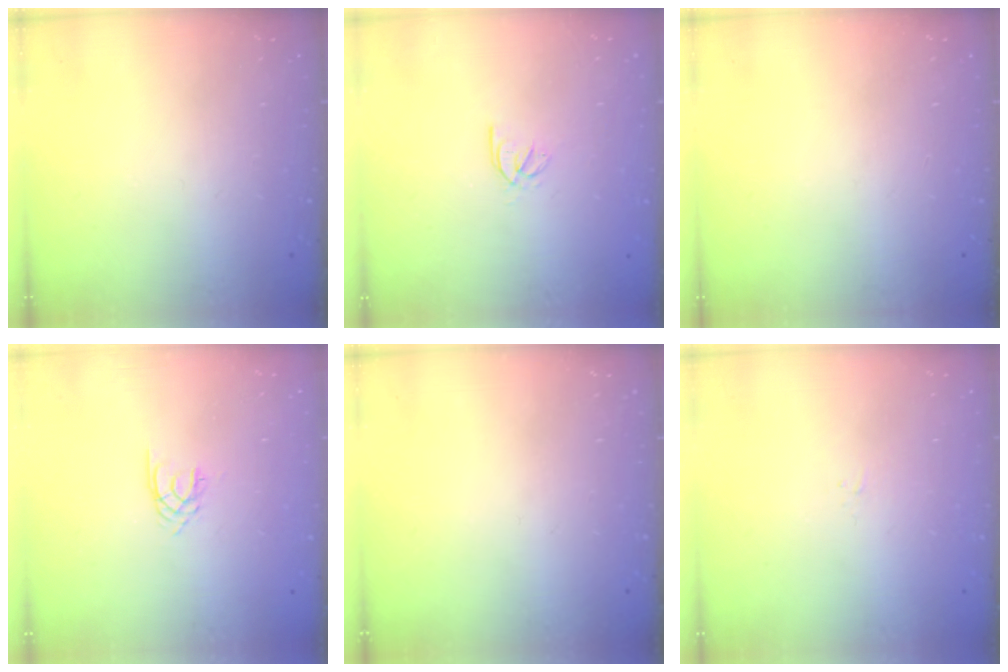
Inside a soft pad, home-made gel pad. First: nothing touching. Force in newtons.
{"total": 2.5, "press": 2.4, "slide": 0.5}
{"total": 0.0}
{"total": 1.9, "press": 1.9, "slide": 0.2}
{"total": 0.0}
{"total": 1.6, "press": 1.5, "slide": 0.3}